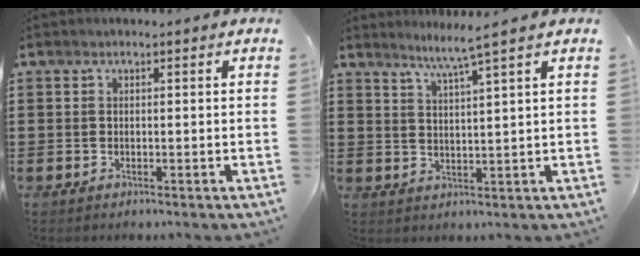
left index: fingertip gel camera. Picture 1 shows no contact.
{"total": 3.7, "force": [3.0, -1.1, 1.8], "torque": [-0.044, -0.013, 0.047]}